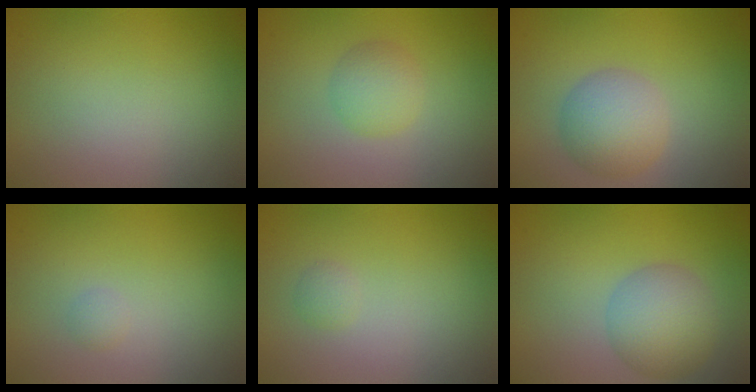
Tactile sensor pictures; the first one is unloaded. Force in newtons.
{"total": 2.3, "press": 2.3, "slide": 0.1}
{"total": 4.1, "press": 4.1, "slide": 0.2}
{"total": 0.6, "press": 0.6, "slide": 0.0}
{"total": 0.7, "press": 0.7, "slide": 0.0}
{"total": 4.7, "press": 4.7, "slide": 0.2}